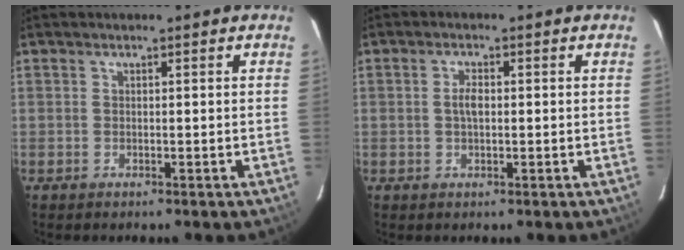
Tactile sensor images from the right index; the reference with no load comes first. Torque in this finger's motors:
{"motor_torque": [0.68, 0.39, 0.10, 0.02]}